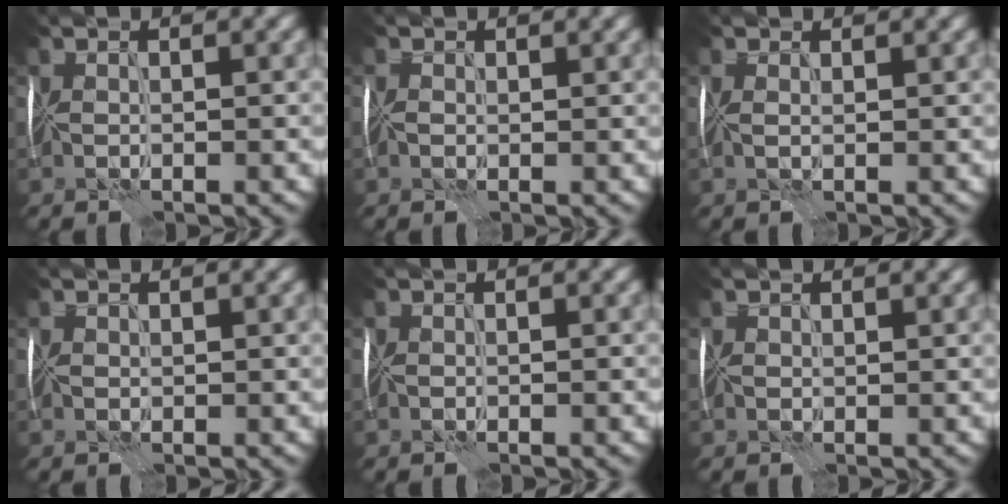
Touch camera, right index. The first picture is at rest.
{"total": 0.8, "force": [0.1, 0.7, 0.4], "torque": [-0.008, 0.005, -0.004]}
{"total": 1.1, "force": [0.7, 0.4, 0.7], "torque": [-0.008, 0.011, 0.002]}
{"total": 0.9, "force": [0.7, 0.6, 0.2], "torque": [-0.008, 0.005, 0.006]}
{"total": 0.0}
{"total": 1.3, "force": [1.0, 0.7, 0.3], "torque": [-0.011, 0.004, 0.011]}